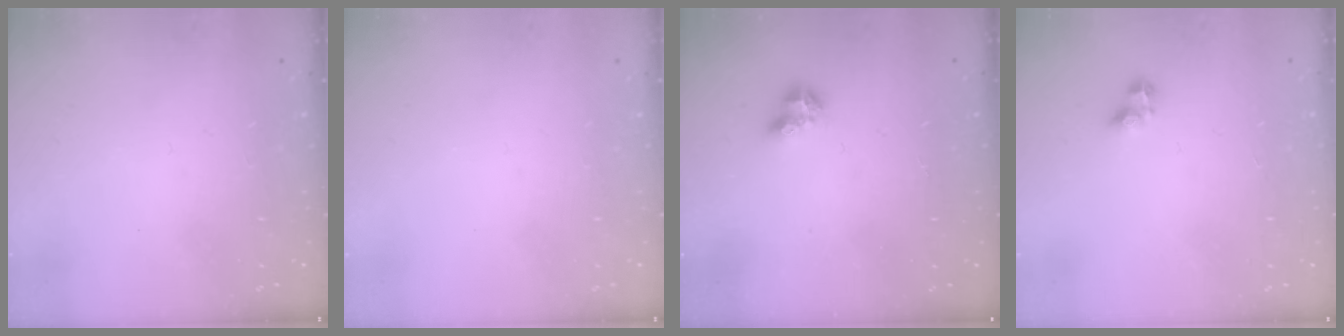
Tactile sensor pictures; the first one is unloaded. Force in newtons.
{"total": 0.0}
{"total": 4.1, "press": 4.0, "slide": 0.7}
{"total": 3.0, "press": 3.0, "slide": 0.4}